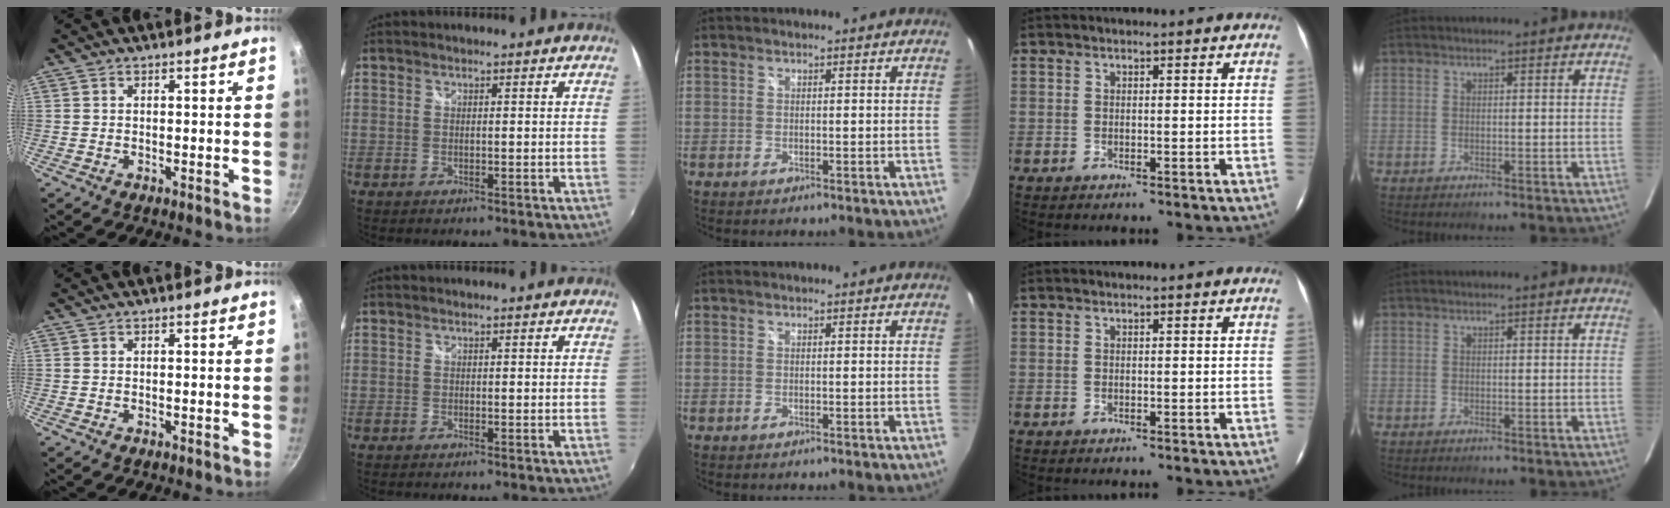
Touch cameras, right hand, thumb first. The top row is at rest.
{}